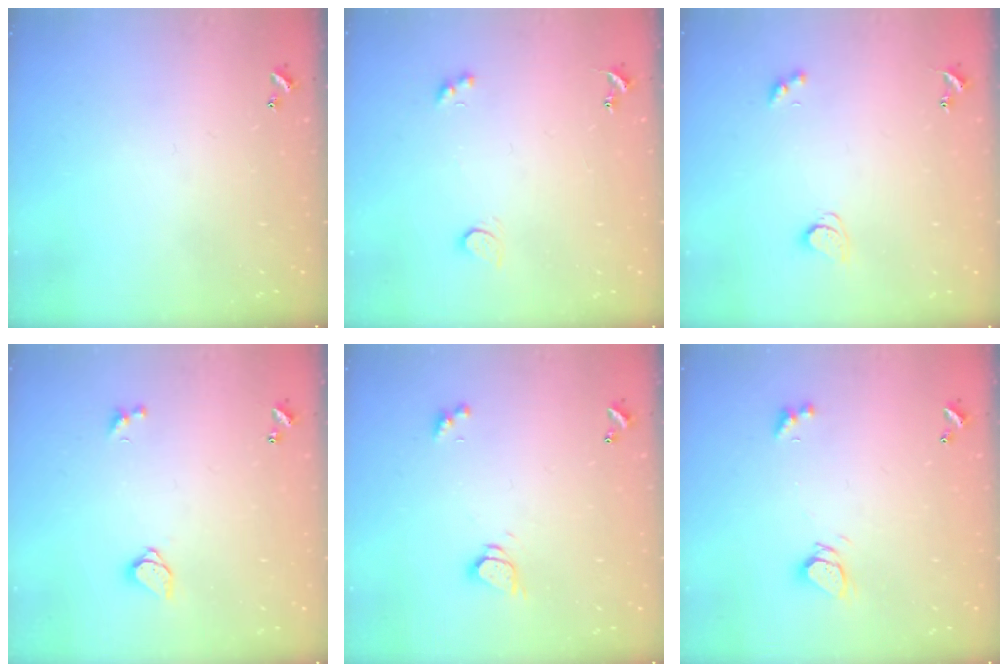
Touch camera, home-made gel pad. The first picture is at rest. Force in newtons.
{"total": 2.8, "press": 2.8, "slide": 0.5}
{"total": 2.8, "press": 2.8, "slide": 0.6}
{"total": 1.6, "press": 1.5, "slide": 0.4}
{"total": 2.7, "press": 2.7, "slide": 0.3}
{"total": 3.0, "press": 2.9, "slide": 0.3}